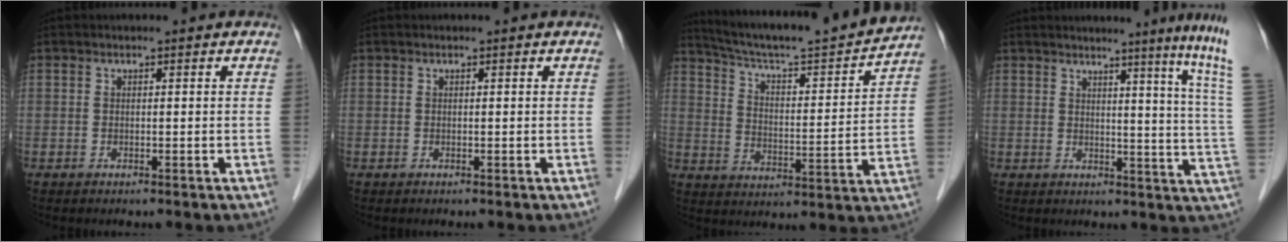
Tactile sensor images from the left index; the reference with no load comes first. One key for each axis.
{"total": 0.0}
{"total": 19.2, "fx": 17.7, "fy": -0.5, "fz": 7.3, "tx": -0.124, "ty": -0.023, "tz": 0.264}
{"total": 13.0, "fx": 9.3, "fy": -3.7, "fz": 8.3, "tx": -0.107, "ty": -0.067, "tz": 0.089}